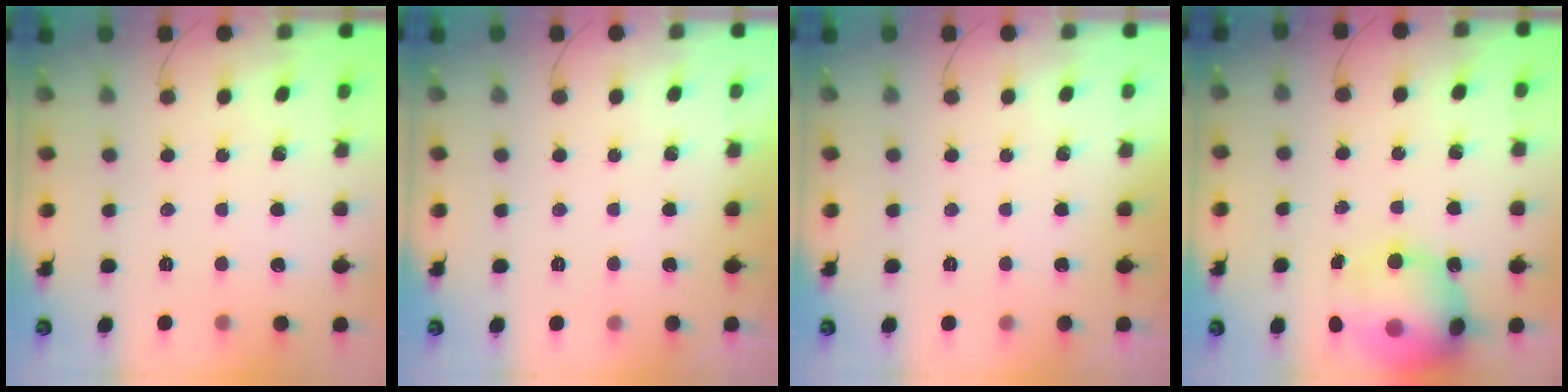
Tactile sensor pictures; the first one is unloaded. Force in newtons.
{"total": 0.0}
{"total": 0.0}
{"total": 16.7, "press": 16.5, "slide": 2.8}